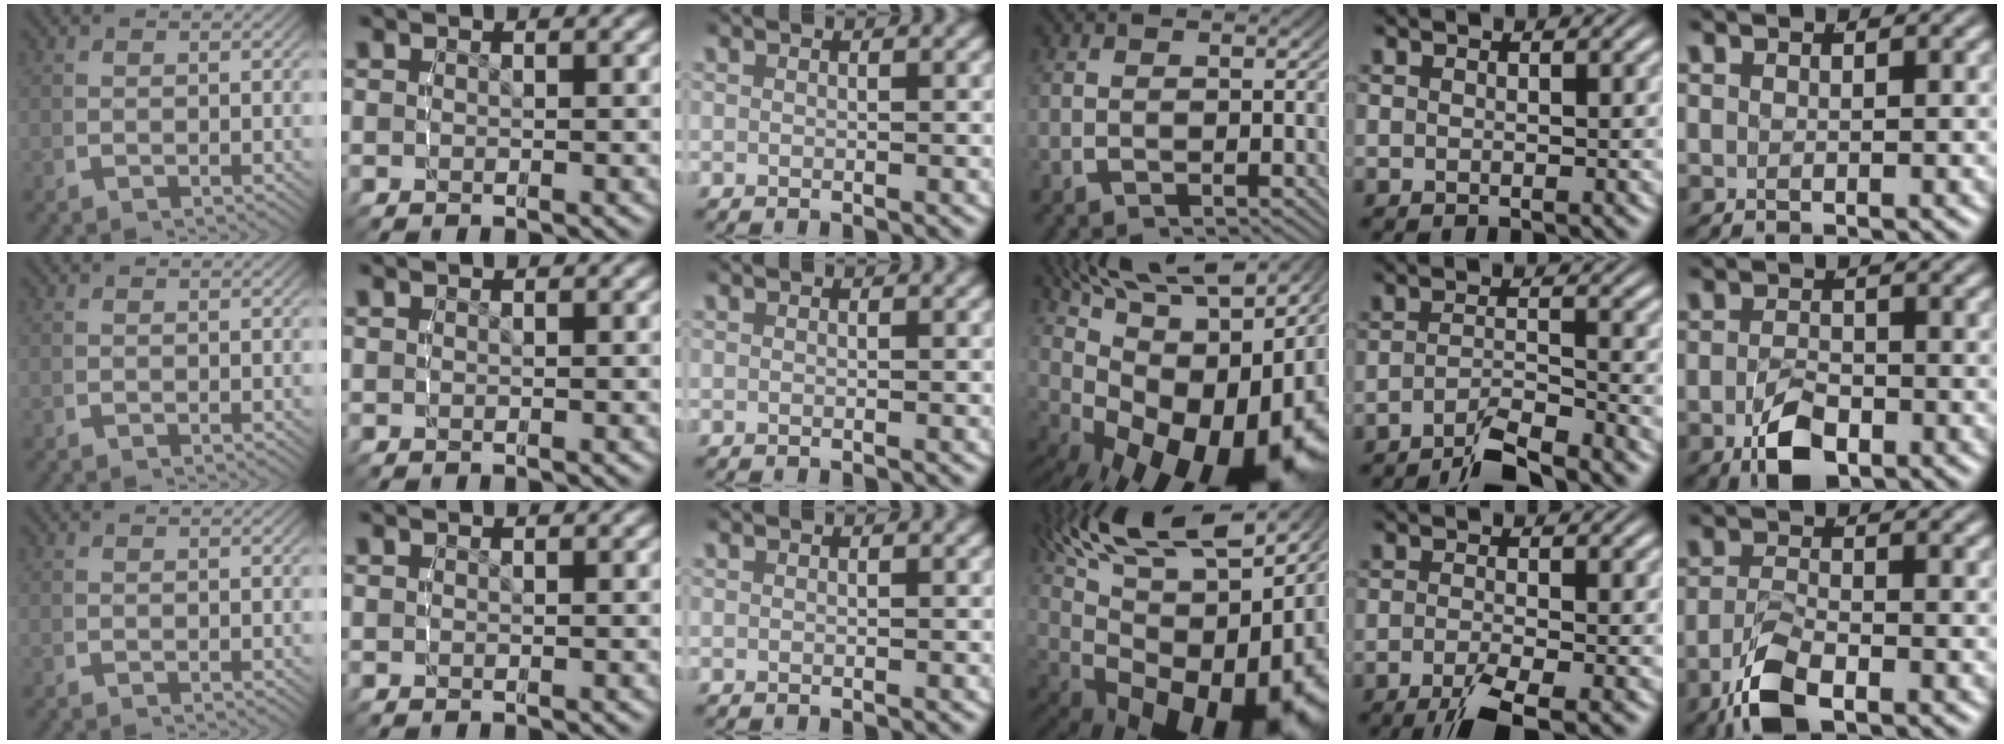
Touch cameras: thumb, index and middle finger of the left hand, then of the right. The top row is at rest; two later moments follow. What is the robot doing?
{"motion": "lift_and_place", "object": "glasses"}